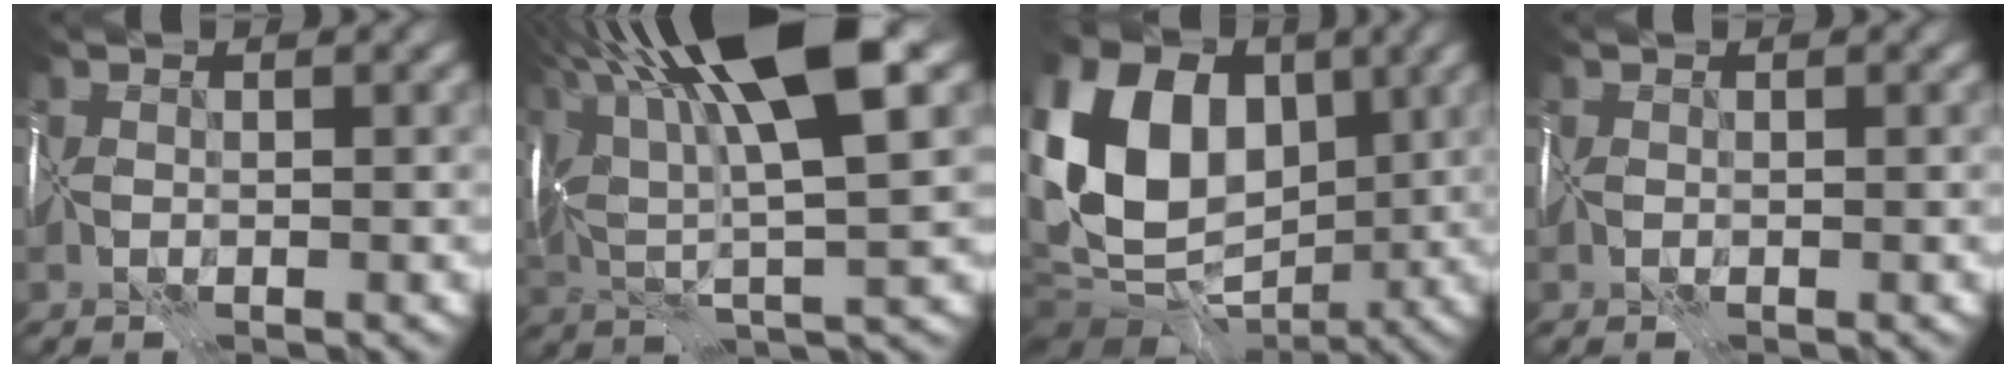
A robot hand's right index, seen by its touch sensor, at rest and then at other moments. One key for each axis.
{"total": 14.0, "fx": 5.7, "fy": 3.7, "fz": 12.3, "tx": -0.232, "ty": 0.025, "tz": 0.092}
{"total": 13.4, "fx": 1.0, "fy": 10.2, "fz": 8.6, "tx": -0.174, "ty": 0.022, "tz": 0.006}
{"total": 0.0}